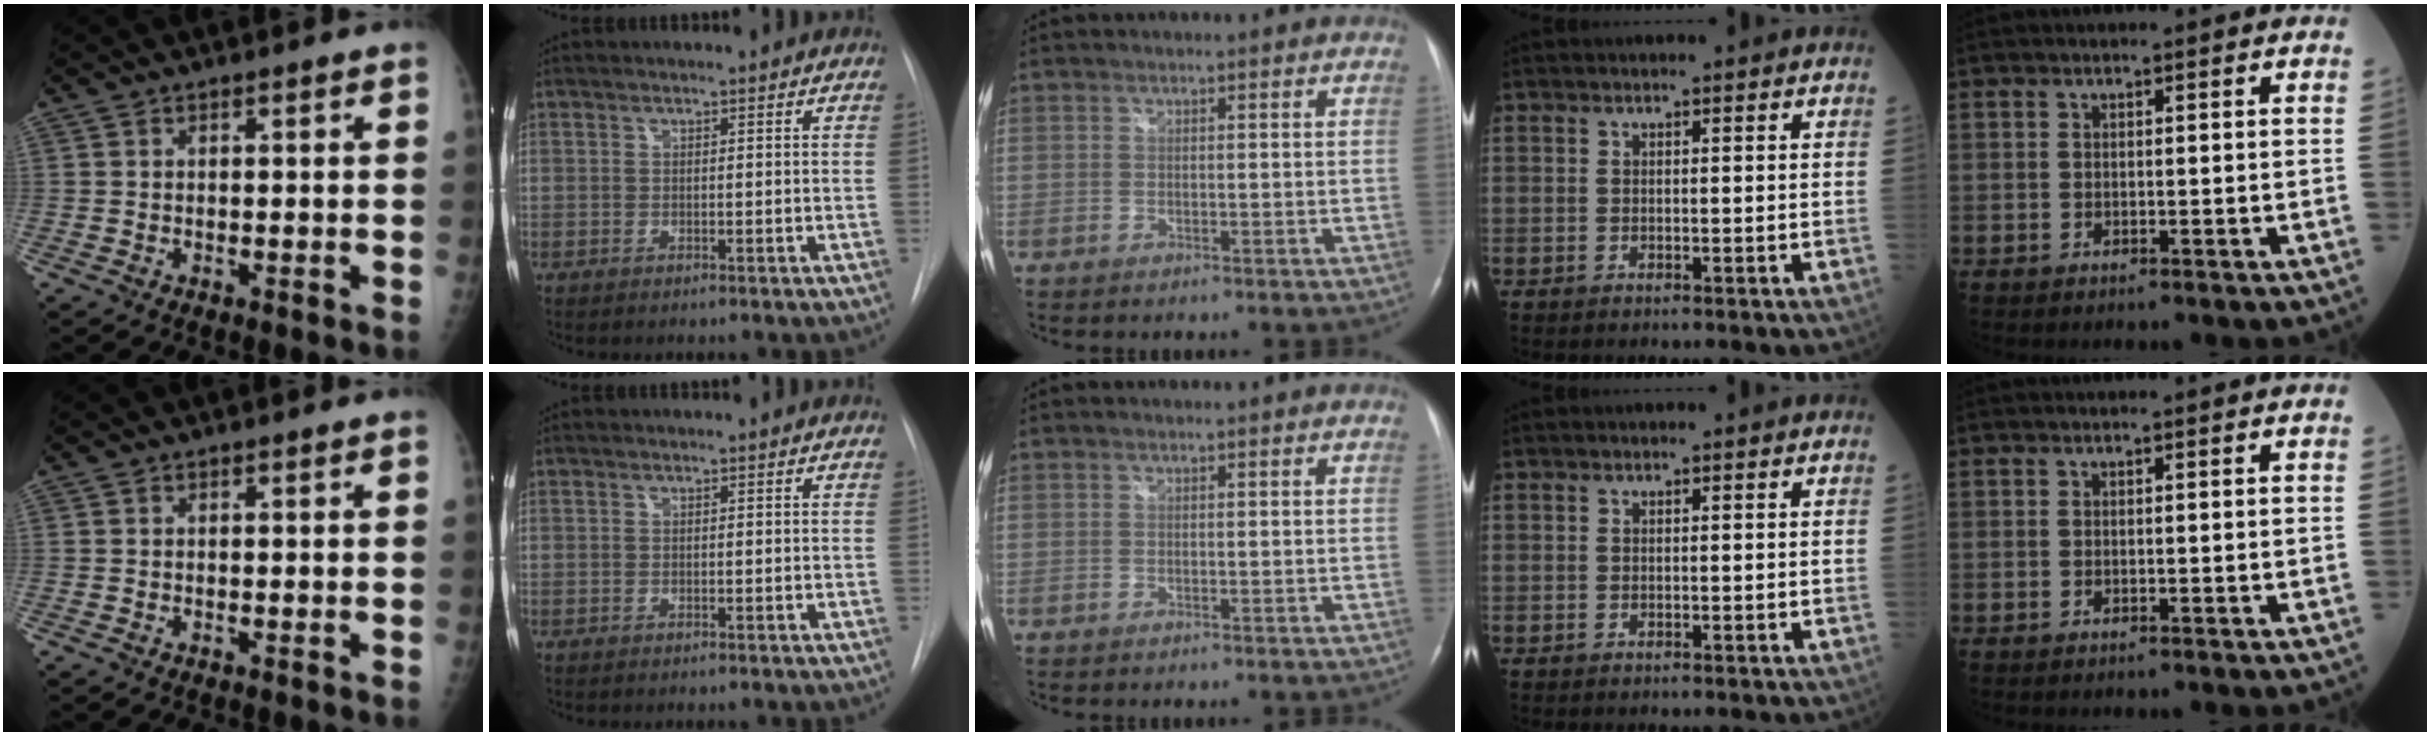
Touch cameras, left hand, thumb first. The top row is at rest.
{}